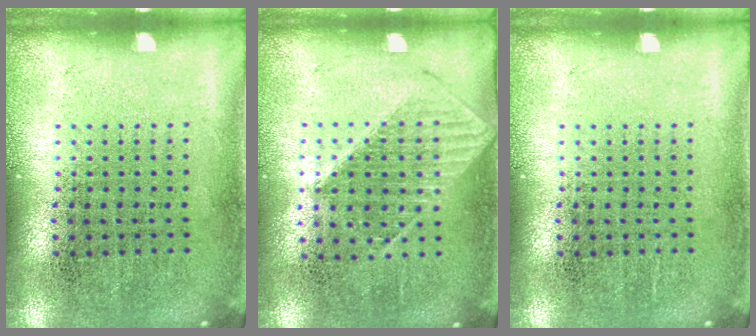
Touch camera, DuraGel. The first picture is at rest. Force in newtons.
{"total": 0.9, "press": 0.9, "slide": 0.3}
{"total": 0.0}